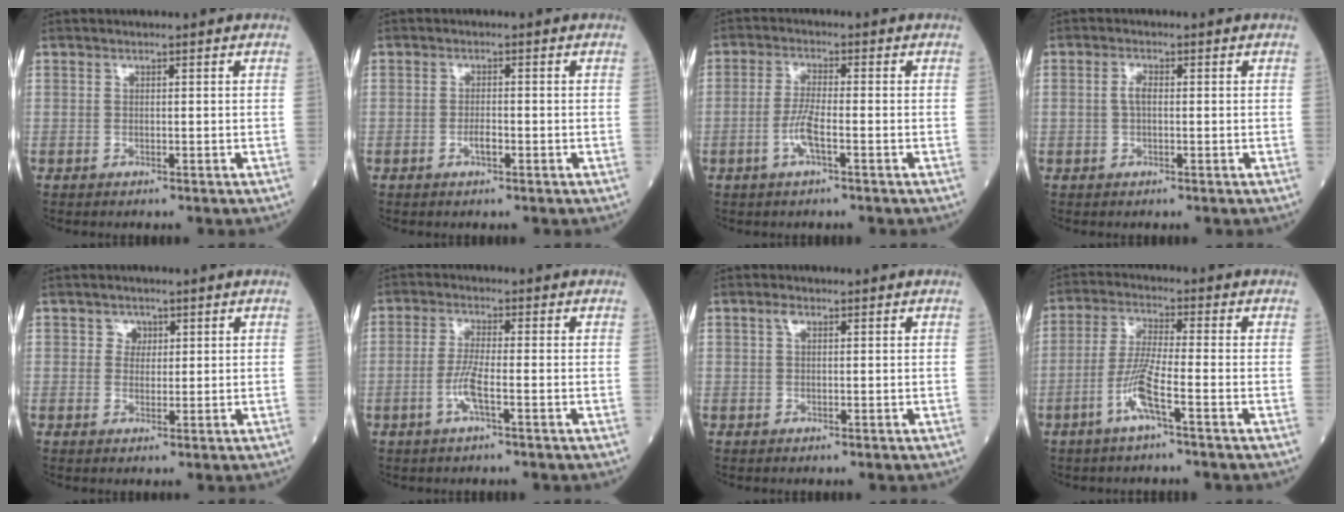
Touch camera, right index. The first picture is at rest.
{"total": 1.7, "force": [-0.7, 0.4, 1.4], "torque": [-0.026, 0.002, -0.013]}
{"total": 4.1, "force": [-1.6, 0.4, 3.8], "torque": [-0.081, -0.001, -0.035]}
{"total": 1.8, "force": [0.0, 0.8, 1.6], "torque": [-0.034, 0.005, -0.001]}
{"total": 1.9, "force": [0.8, 1.7, 0.4], "torque": [0.001, -0.001, 0.008]}
{"total": 4.0, "force": [-1.5, 0.1, 3.7], "torque": [-0.079, -0.003, -0.034]}
{"total": 1.1, "force": [0.5, 0.5, 0.9], "torque": [-0.019, 0.008, 0.009]}
{"total": 6.4, "force": [-3.0, -0.3, 5.7], "torque": [-0.119, 0.000, -0.063]}